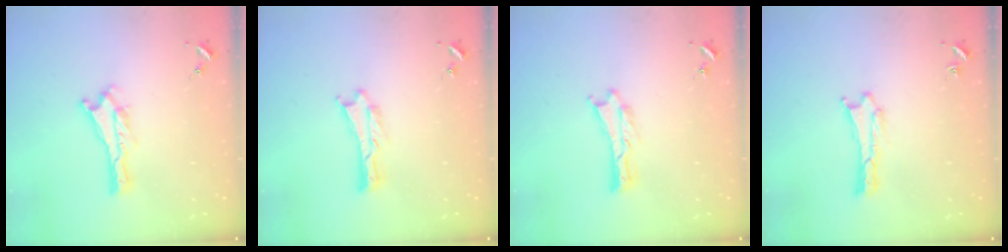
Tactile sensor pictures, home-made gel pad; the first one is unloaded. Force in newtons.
{"total": 0.0}
{"total": 0.0}
{"total": 0.0}